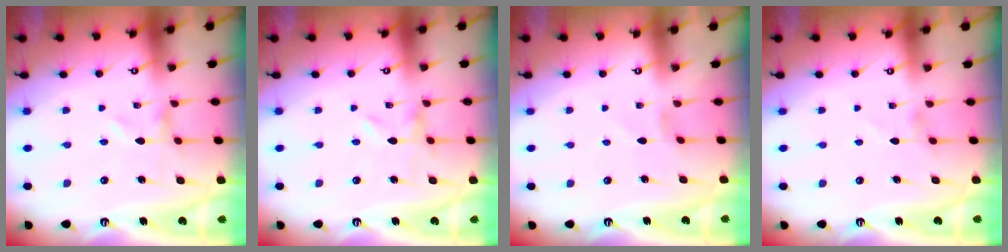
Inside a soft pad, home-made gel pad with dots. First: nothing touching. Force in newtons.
{"total": 0.0}
{"total": 1.9, "press": 1.9, "slide": 0.4}
{"total": 1.5, "press": 1.5, "slide": 0.4}